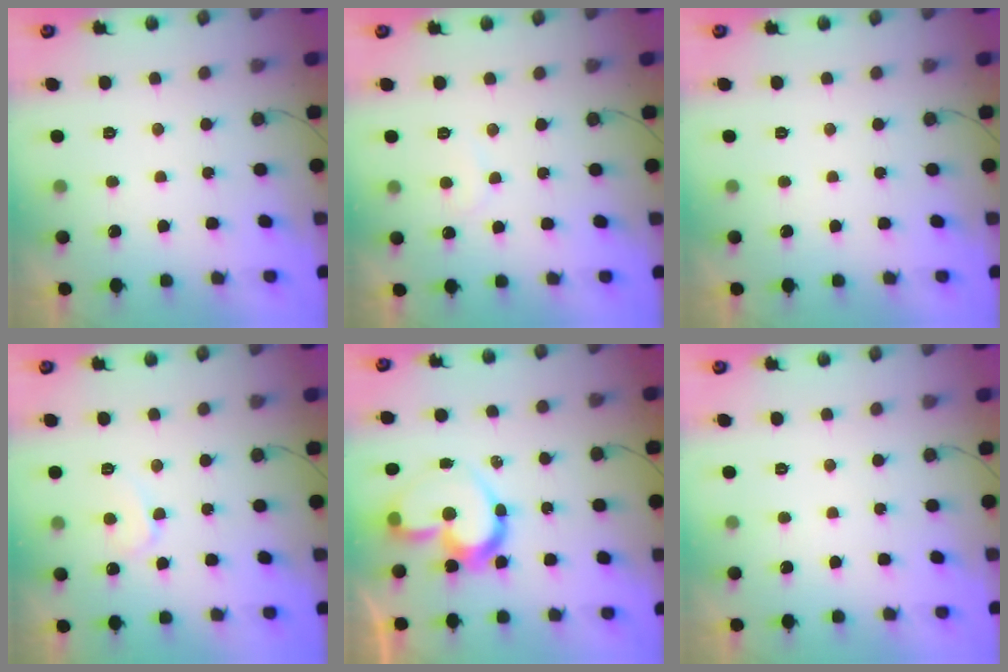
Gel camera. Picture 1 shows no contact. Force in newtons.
{"total": 5.7, "press": 5.7, "slide": 0.4}
{"total": 0.0}
{"total": 6.1, "press": 6.1, "slide": 0.6}
{"total": 14.7, "press": 14.5, "slide": 2.2}
{"total": 0.0}